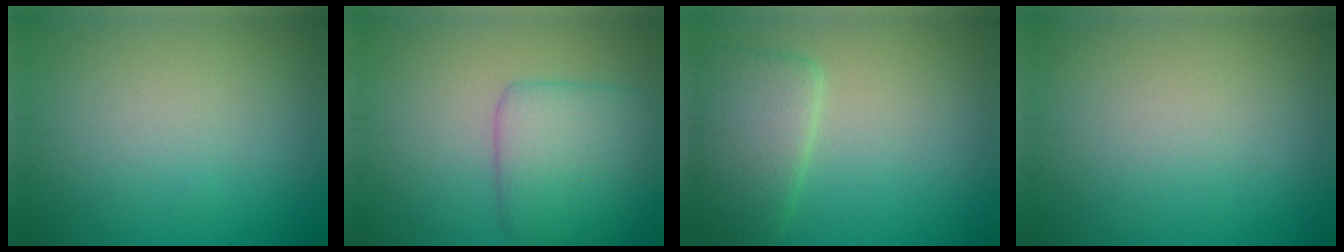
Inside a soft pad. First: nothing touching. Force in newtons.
{"total": 5.5, "press": 5.5, "slide": 0.1}
{"total": 4.5, "press": 4.4, "slide": 0.6}
{"total": 0.0}